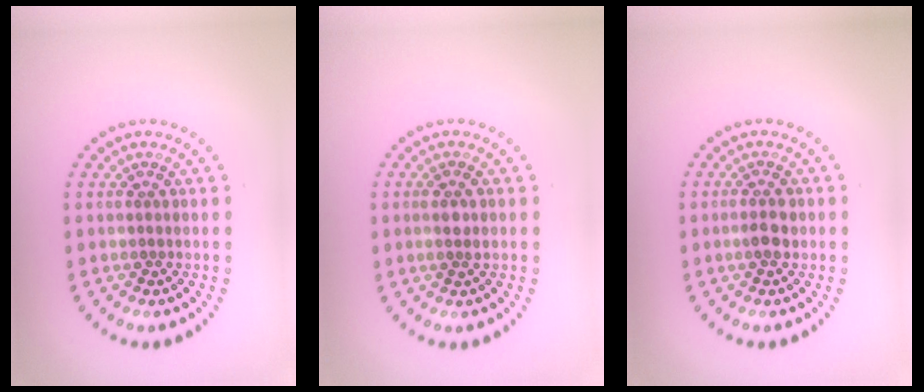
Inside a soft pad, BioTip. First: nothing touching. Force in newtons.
{"total": 1.5, "press": 1.3, "slide": 0.6}
{"total": 1.8, "press": 1.7, "slide": 0.4}